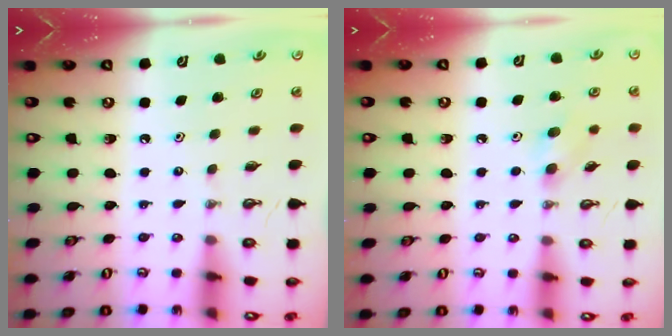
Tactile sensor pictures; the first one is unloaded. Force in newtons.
{"total": 6.7, "press": 6.5, "slide": 1.3}